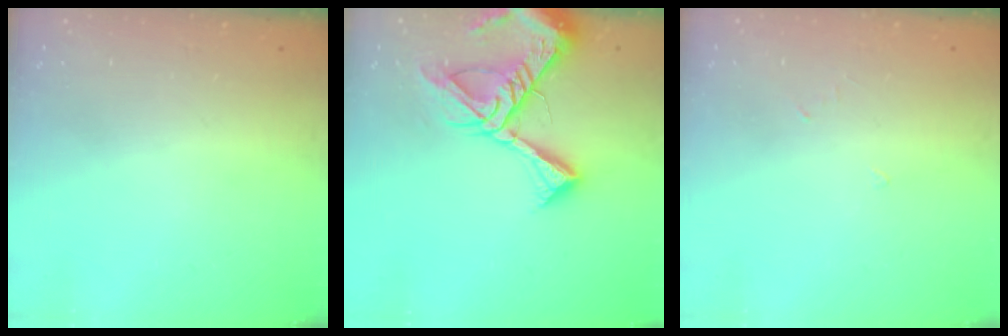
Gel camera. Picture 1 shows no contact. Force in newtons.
{"total": 16.0, "press": 15.9, "slide": 1.6}
{"total": 2.6, "press": 2.6, "slide": 0.3}